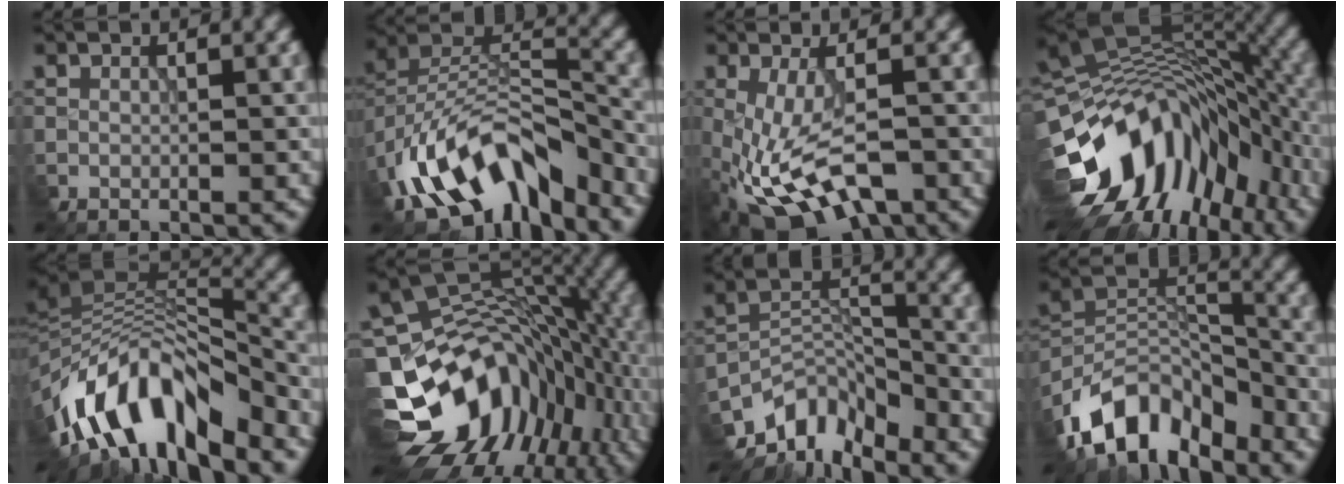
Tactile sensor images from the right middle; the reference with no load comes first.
{"total": 11.3, "force": [-6.9, 6.0, 6.7], "torque": [-0.130, 0.006, -0.124]}
{"total": 9.4, "force": [-4.1, 3.9, 7.5], "torque": [-0.174, -0.012, -0.062]}
{"total": 13.9, "force": [-5.3, 9.1, 9.0], "torque": [-0.174, 0.007, -0.088]}
{"total": 10.7, "force": [-6.4, 4.2, 7.5], "torque": [-0.131, 0.015, -0.114]}
{"total": 15.2, "force": [-6.3, 11.1, 8.3], "torque": [-0.171, -0.016, -0.097]}
{"total": 6.6, "force": [-5.7, 2.7, 2.0], "torque": [-0.035, 0.001, -0.114]}
{"total": 9.8, "force": [-7.3, 4.9, 4.2], "torque": [-0.079, 0.008, -0.145]}